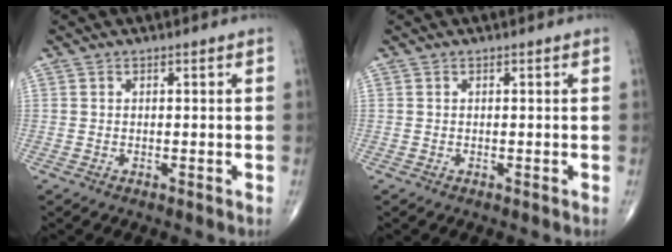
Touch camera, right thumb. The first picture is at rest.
{"total": 0.0}